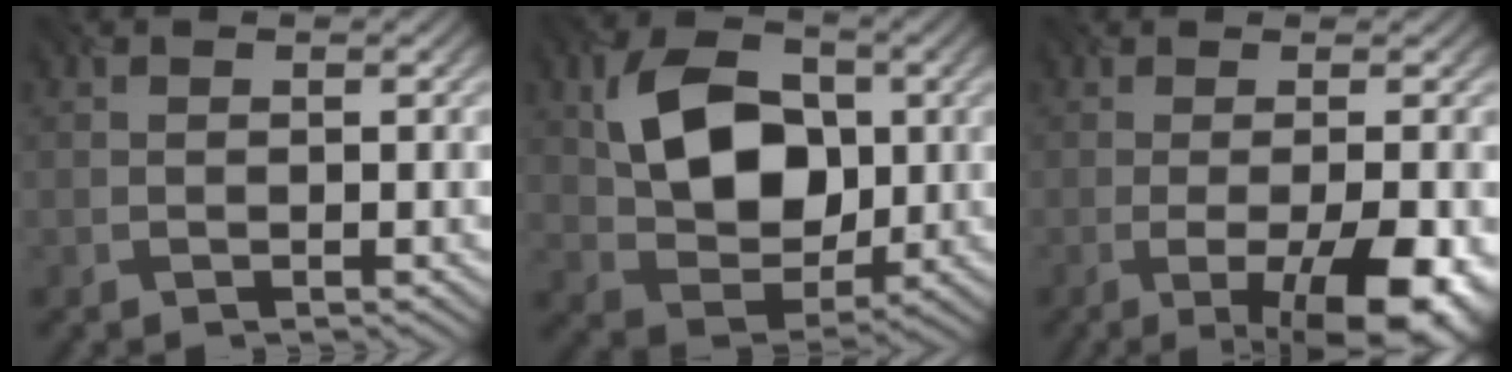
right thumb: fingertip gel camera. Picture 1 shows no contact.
{"total": 9.5, "force": [1.6, 7.1, 6.2], "torque": [-0.132, 0.009, 0.033]}
{"total": 12.3, "force": [-4.7, 3.8, 10.6], "torque": [-0.124, 0.005, -0.056]}